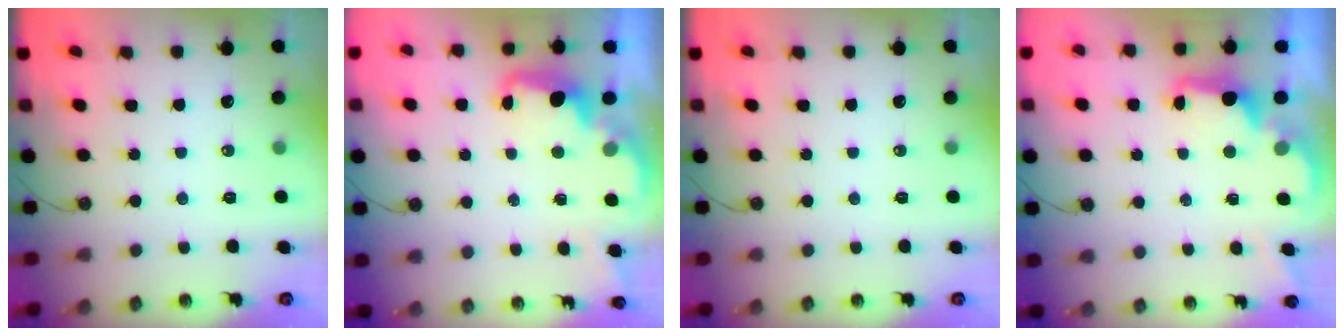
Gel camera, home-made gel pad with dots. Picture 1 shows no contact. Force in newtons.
{"total": 2.6, "press": 2.6, "slide": 0.7}
{"total": 0.0}
{"total": 2.4, "press": 2.3, "slide": 0.6}